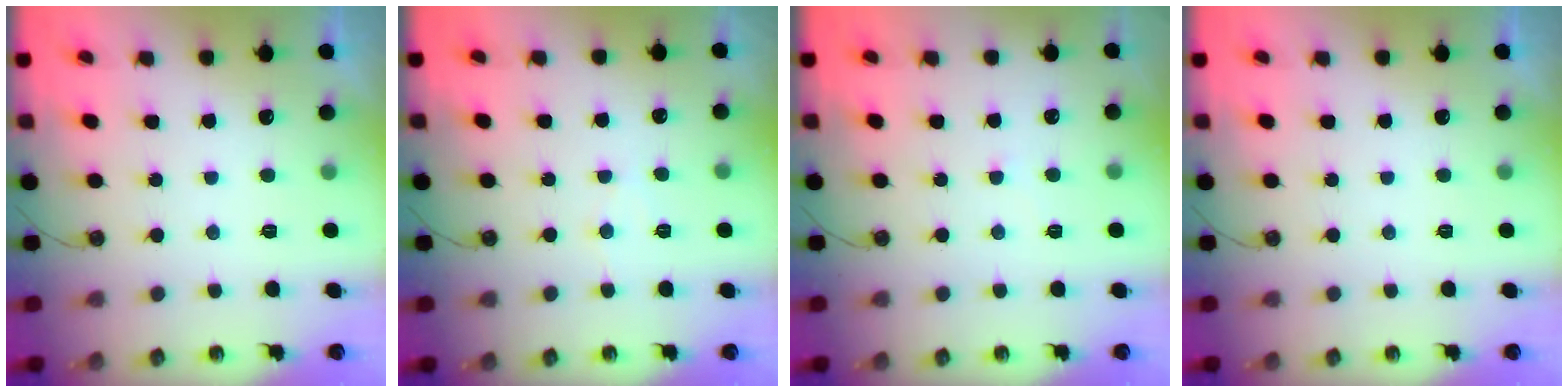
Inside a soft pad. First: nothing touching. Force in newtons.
{"total": 4.9, "press": 4.9, "slide": 0.5}
{"total": 6.1, "press": 6.1, "slide": 0.5}
{"total": 0.0}